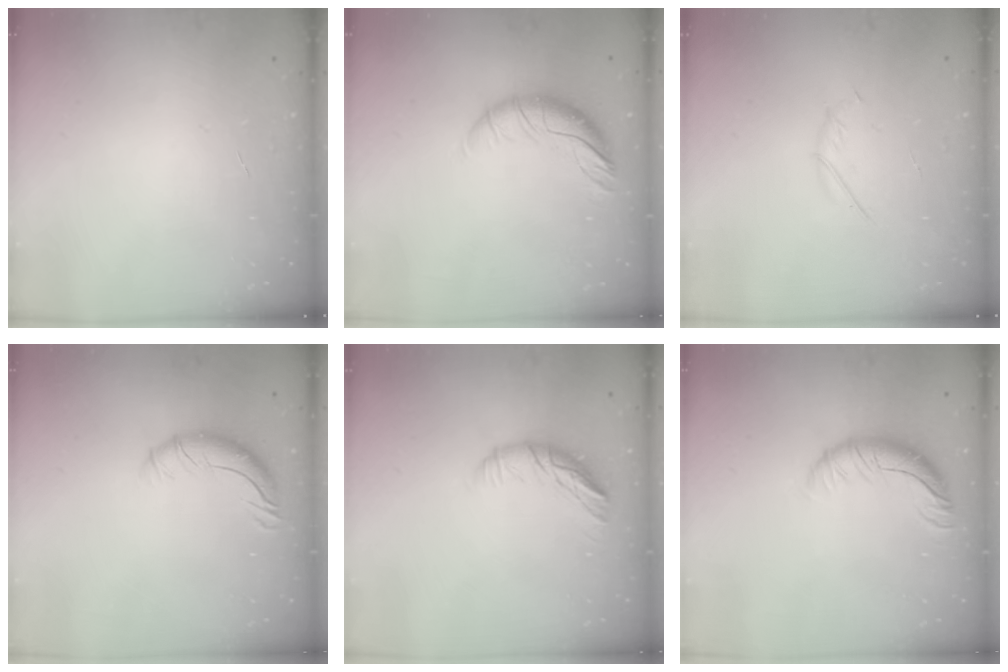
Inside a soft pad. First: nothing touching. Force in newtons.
{"total": 10.2, "press": 10.1, "slide": 0.9}
{"total": 2.0, "press": 2.0, "slide": 0.6}
{"total": 8.7, "press": 8.6, "slide": 1.1}
{"total": 10.7, "press": 10.5, "slide": 2.0}
{"total": 10.2, "press": 10.2, "slide": 0.7}